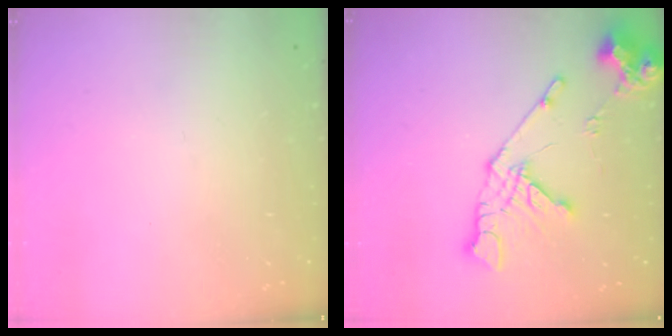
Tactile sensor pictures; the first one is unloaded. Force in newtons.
{"total": 14.7, "press": 14.6, "slide": 1.8}